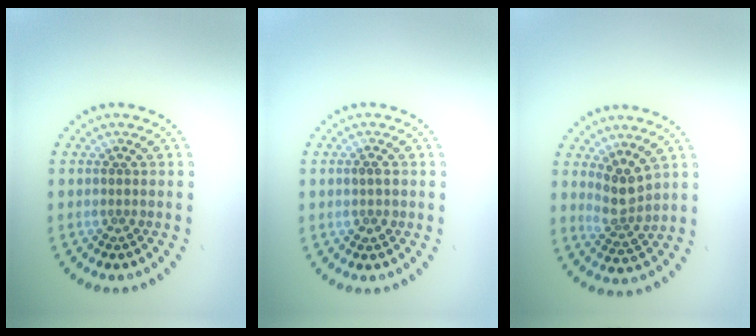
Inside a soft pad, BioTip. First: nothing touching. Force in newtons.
{"total": 1.1, "press": 1.1, "slide": 0.1}
{"total": 2.7, "press": 2.2, "slide": 1.5}